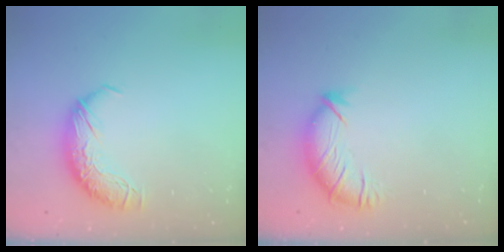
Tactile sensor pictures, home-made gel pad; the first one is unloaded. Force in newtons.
{"total": 2.9, "press": 2.0, "slide": 2.2}